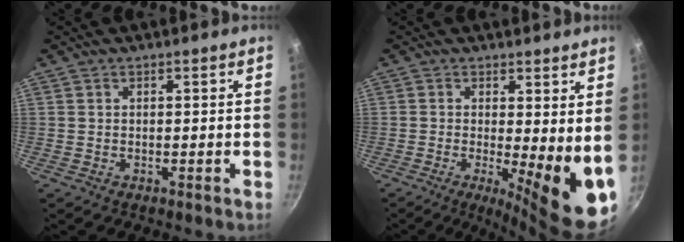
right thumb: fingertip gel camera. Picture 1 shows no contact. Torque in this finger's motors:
{"motor_torque": [0.15, 1.04, 0.96, -0.22, 0.05]}